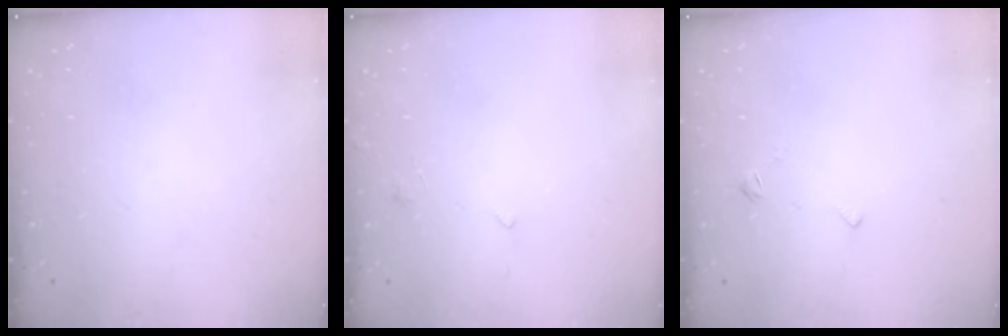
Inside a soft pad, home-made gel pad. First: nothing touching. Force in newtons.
{"total": 0.9, "press": 0.8, "slide": 0.4}
{"total": 2.7, "press": 2.7, "slide": 0.5}